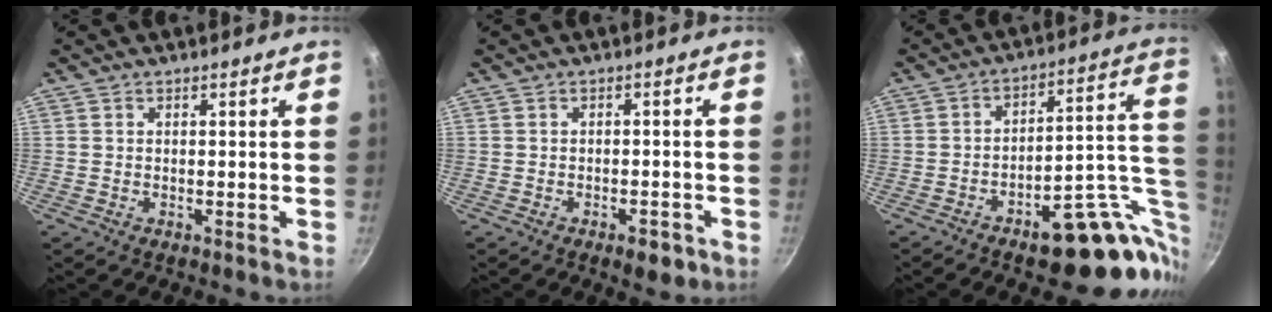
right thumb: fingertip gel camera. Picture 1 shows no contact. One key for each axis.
{"total": 3.7, "fx": -2.1, "fy": 1.6, "fz": 2.5, "tx": -0.027, "ty": 0.008, "tz": -0.026}
{"total": 21.7, "fx": -9.0, "fy": 8.1, "fz": 18.0, "tx": -0.145, "ty": 0.077, "tz": -0.111}